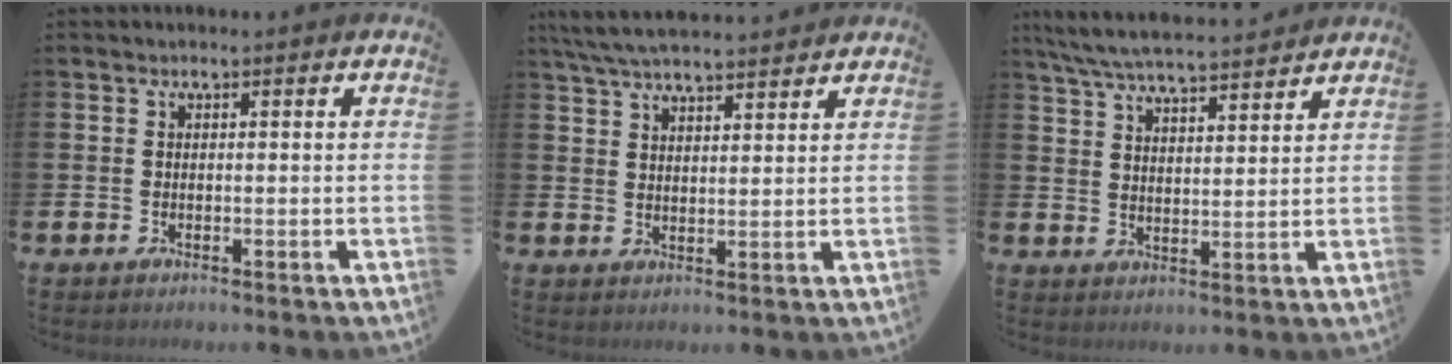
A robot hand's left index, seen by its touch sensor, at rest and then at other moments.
{"total": 5.5, "force": [5.3, 0.6, 1.6], "torque": [-0.052, -0.015, 0.098]}
{"total": 6.5, "force": [6.2, 0.5, 1.8], "torque": [-0.060, -0.030, 0.111]}